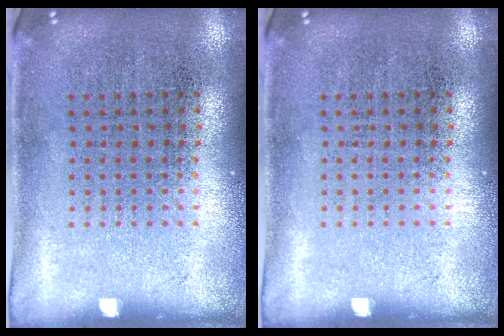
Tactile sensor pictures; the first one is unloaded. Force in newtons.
{"total": 0.0}